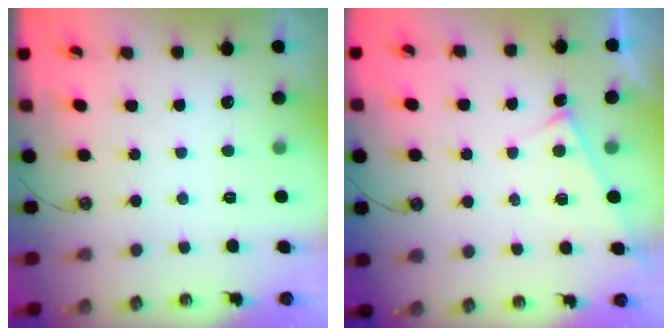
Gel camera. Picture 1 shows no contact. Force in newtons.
{"total": 6.3, "press": 6.3, "slide": 0.2}